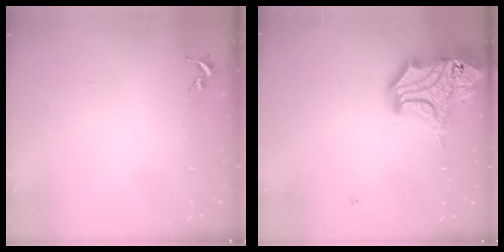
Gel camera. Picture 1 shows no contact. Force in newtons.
{"total": 23.5, "press": 23.3, "slide": 3.4}